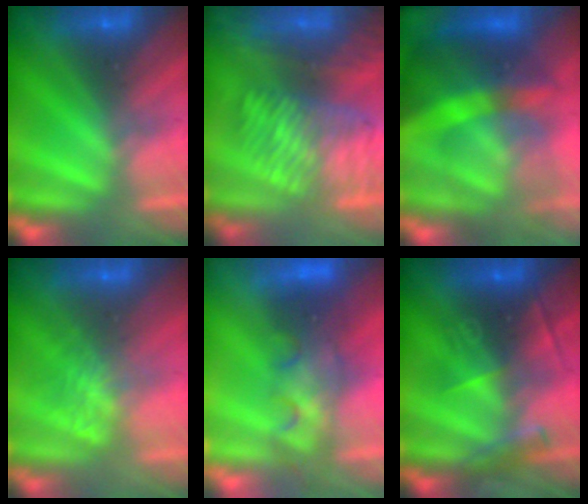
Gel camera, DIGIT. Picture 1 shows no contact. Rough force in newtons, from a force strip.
{"total": 11.8}
{"total": 8.7}
{"total": 1.9}
{"total": 3.8}
{"total": 2.9}